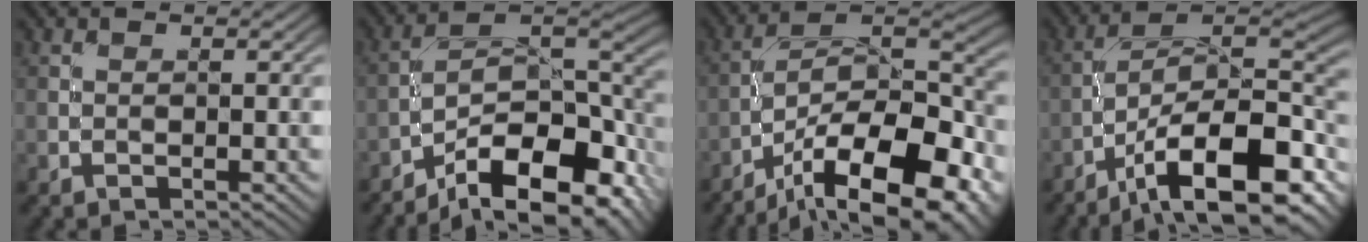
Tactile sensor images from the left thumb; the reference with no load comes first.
{"total": 15.6, "force": [-9.5, 6.4, 10.6], "torque": [-0.193, -0.025, -0.146]}
{"total": 18.8, "force": [-12.1, 7.0, 12.5], "torque": [-0.188, -0.024, -0.189]}
{"total": 16.8, "force": [-9.2, 6.6, 12.4], "torque": [-0.190, -0.011, -0.165]}